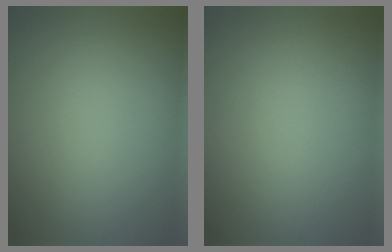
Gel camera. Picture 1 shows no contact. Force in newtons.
{"total": 0.0}